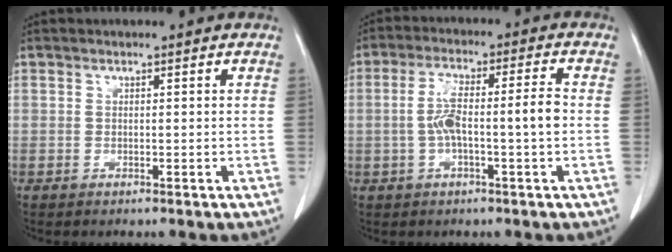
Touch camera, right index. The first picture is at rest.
{"total": 7.7, "force": [-0.9, 0.8, 7.6], "torque": [-0.150, 0.023, -0.016]}